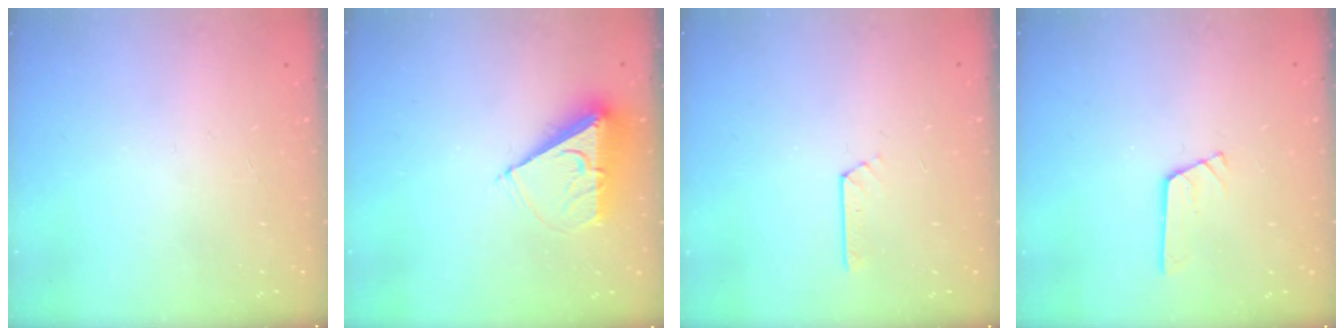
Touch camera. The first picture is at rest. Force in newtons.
{"total": 7.6, "press": 7.6, "slide": 0.2}
{"total": 2.2, "press": 2.2, "slide": 0.3}
{"total": 2.9, "press": 2.9, "slide": 0.2}